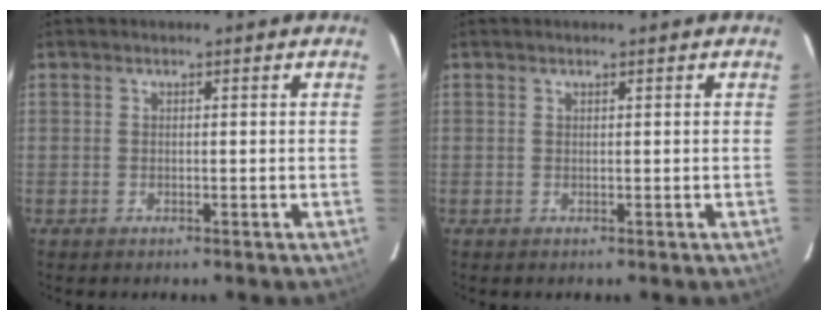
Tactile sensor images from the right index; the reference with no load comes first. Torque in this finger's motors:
{"motor_torque": [-0.05, 0.15, -0.13, -0.01]}